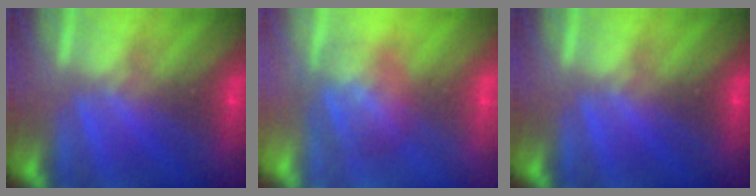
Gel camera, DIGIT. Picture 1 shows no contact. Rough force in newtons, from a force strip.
{"total": 2.9}
{"total": 0.0}